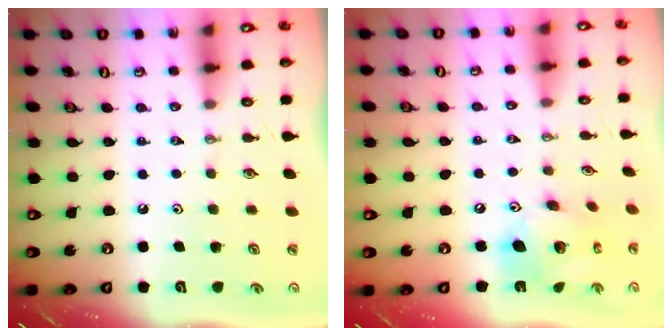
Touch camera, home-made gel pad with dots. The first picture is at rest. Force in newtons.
{"total": 14.5, "press": 14.4, "slide": 1.0}